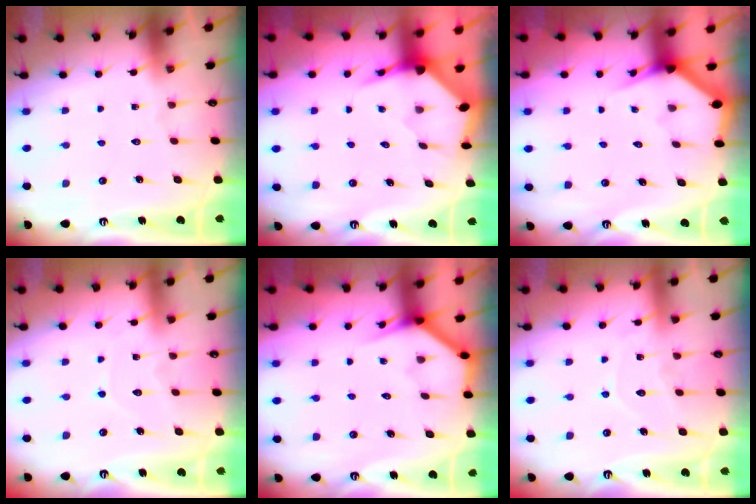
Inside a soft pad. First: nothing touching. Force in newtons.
{"total": 3.5, "press": 3.5, "slide": 0.4}
{"total": 2.9, "press": 2.9, "slide": 0.1}
{"total": 5.3, "press": 5.3, "slide": 0.3}
{"total": 3.8, "press": 3.8, "slide": 0.3}
{"total": 7.8, "press": 7.8, "slide": 0.8}